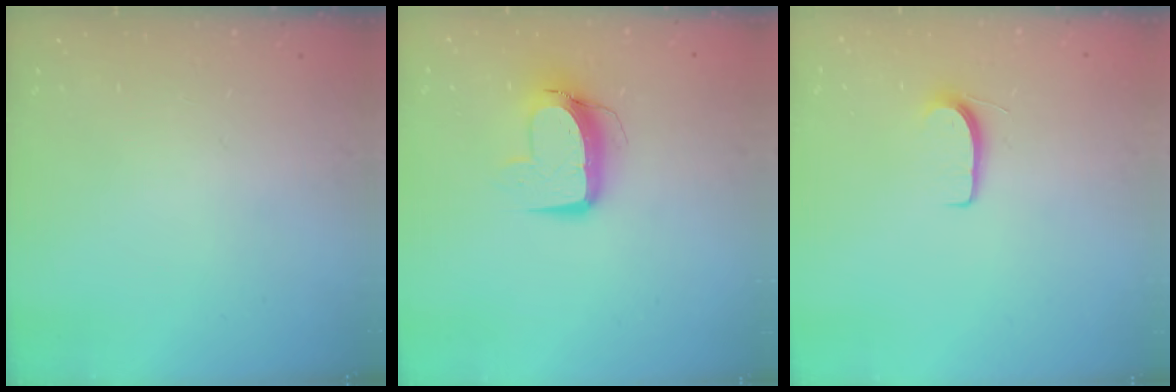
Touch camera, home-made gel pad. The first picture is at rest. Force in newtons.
{"total": 10.5, "press": 10.5, "slide": 0.7}
{"total": 5.8, "press": 5.8, "slide": 0.6}